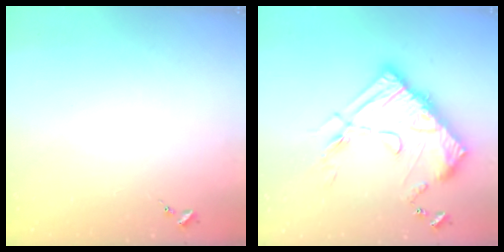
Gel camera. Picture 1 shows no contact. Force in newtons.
{"total": 21.5, "press": 21.4, "slide": 1.6}